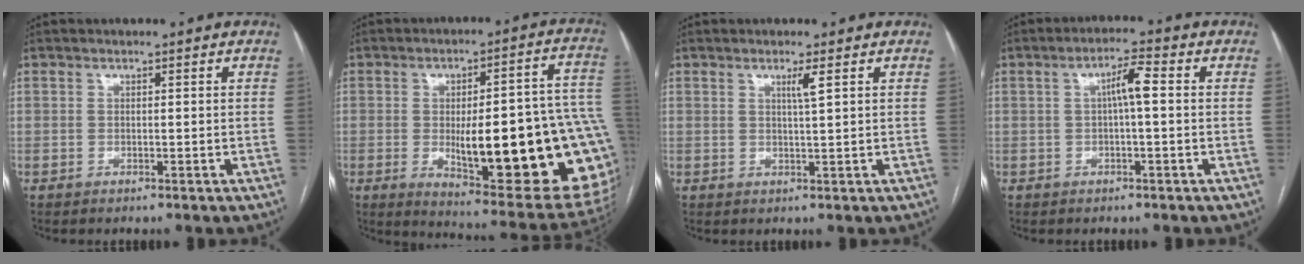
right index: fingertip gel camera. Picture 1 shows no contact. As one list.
[{"total": 28.3, "force": [-4.2, 5.9, 27.3], "torque": [-0.278, 0.004, -0.043]}, {"total": 2.1, "force": [0.9, -0.5, 1.8], "torque": [-0.034, -0.004, 0.017]}, {"total": 4.3, "force": [0.3, 0.4, 4.3], "torque": [-0.073, 0.013, 0.003]}]